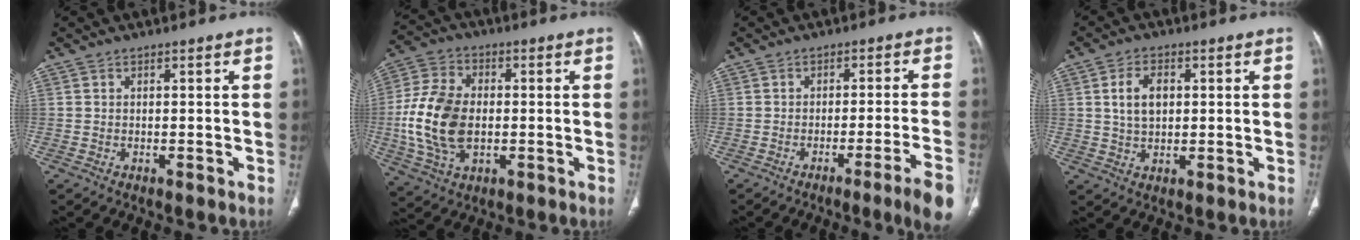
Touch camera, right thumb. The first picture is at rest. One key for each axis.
{"total": 14.8, "fx": -1.3, "fy": 9.5, "fz": 11.3, "tx": -0.230, "ty": 0.009, "tz": -0.019}
{"total": 8.5, "fx": -5.0, "fy": -0.7, "fz": 6.9, "tx": -0.094, "ty": 0.012, "tz": -0.072}
{"total": 5.6, "fx": 1.2, "fy": 3.5, "fz": 4.3, "tx": -0.075, "ty": 0.001, "tz": 0.023}